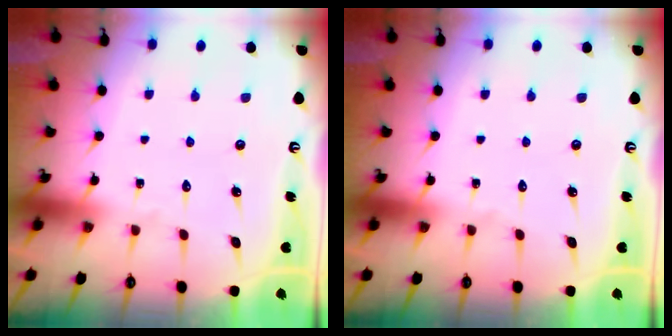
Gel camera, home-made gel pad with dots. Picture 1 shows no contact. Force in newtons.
{"total": 0.0}